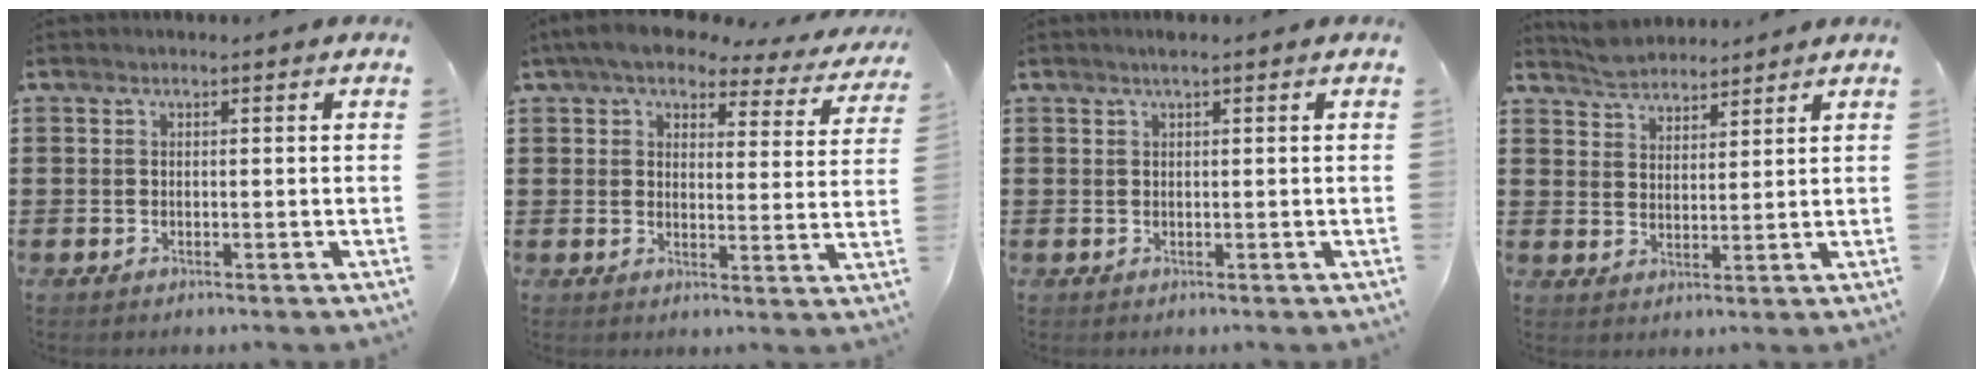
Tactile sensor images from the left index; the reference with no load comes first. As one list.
[{"total": 6.2, "force": [5.1, 1.7, 3.1], "torque": [-0.081, -0.018, 0.090]}, {"total": 1.2, "force": [0.7, -0.1, 1.0], "torque": [-0.018, 0.000, 0.012]}, {"total": 4.1, "force": [3.9, 1.3, 0.0], "torque": [-0.014, -0.006, 0.076]}]